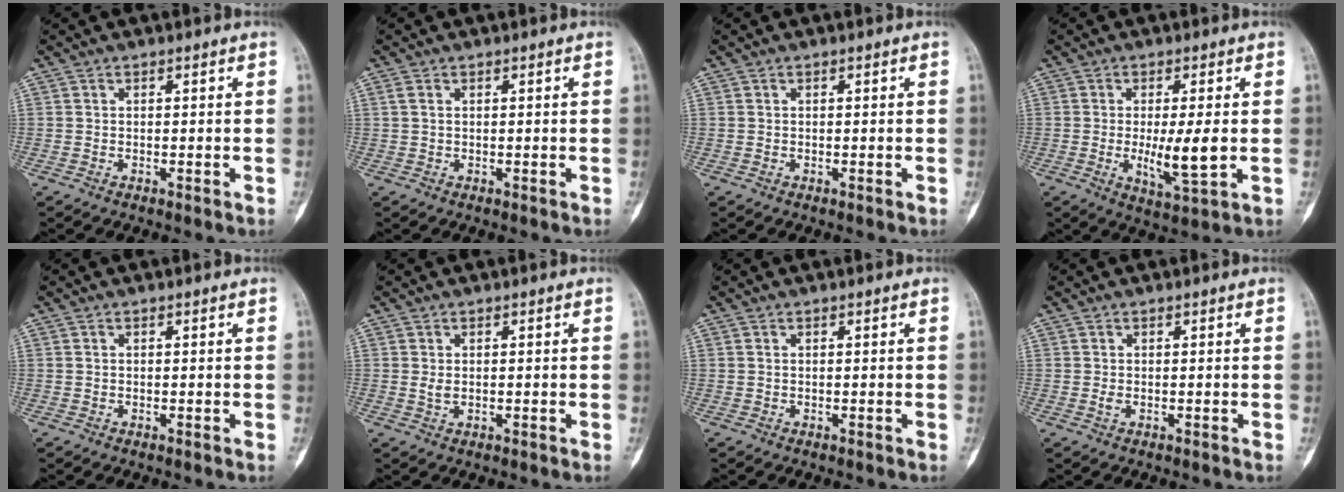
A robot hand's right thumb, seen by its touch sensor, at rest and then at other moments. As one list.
[{"total": 1.2, "force": [0.4, 0.7, 0.9], "torque": [-0.026, 0.005, 0.012]}, {"total": 0.0}, {"total": 8.2, "force": [-0.5, 1.8, 8.0], "torque": [-0.137, -0.019, -0.006]}, {"total": 0.0}, {"total": 1.3, "force": [0.1, 0.8, 1.0], "torque": [-0.015, -0.001, 0.006]}, {"total": 0.0}, {"total": 0.7, "force": [-0.1, 0.4, 0.6], "torque": [-0.016, -0.002, -0.003]}]